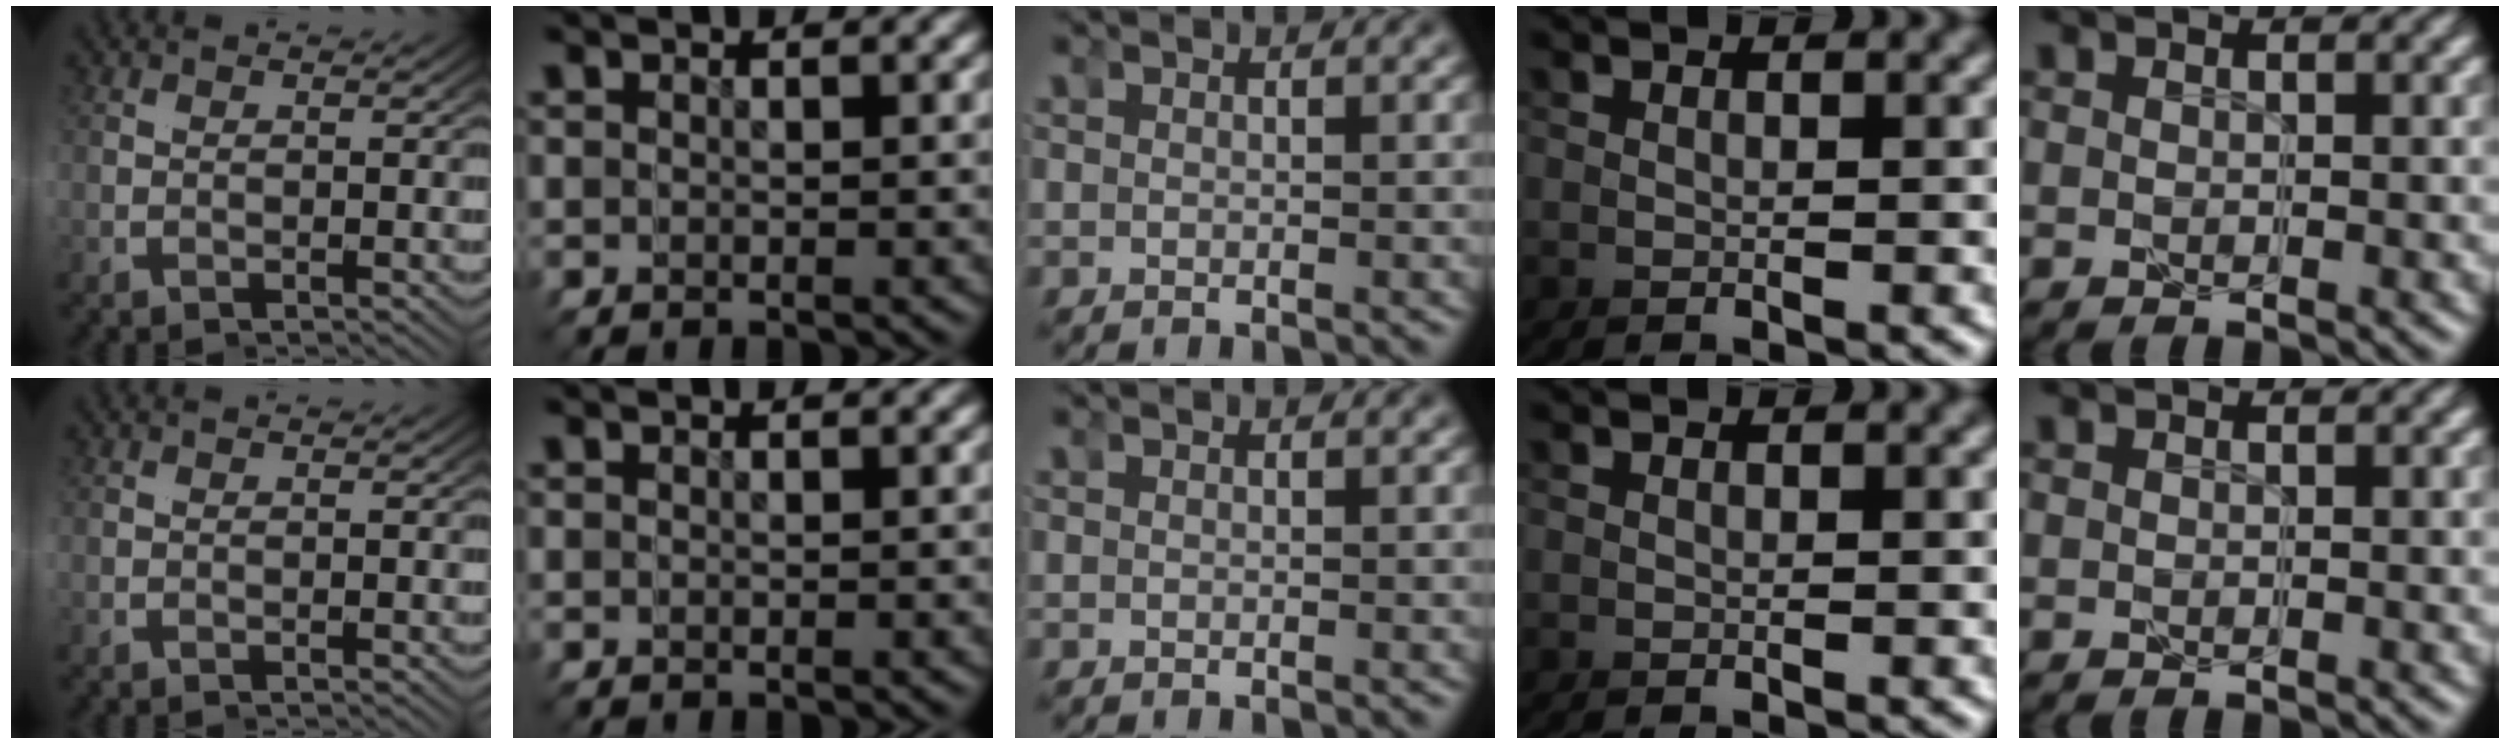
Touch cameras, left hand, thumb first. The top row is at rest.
{}